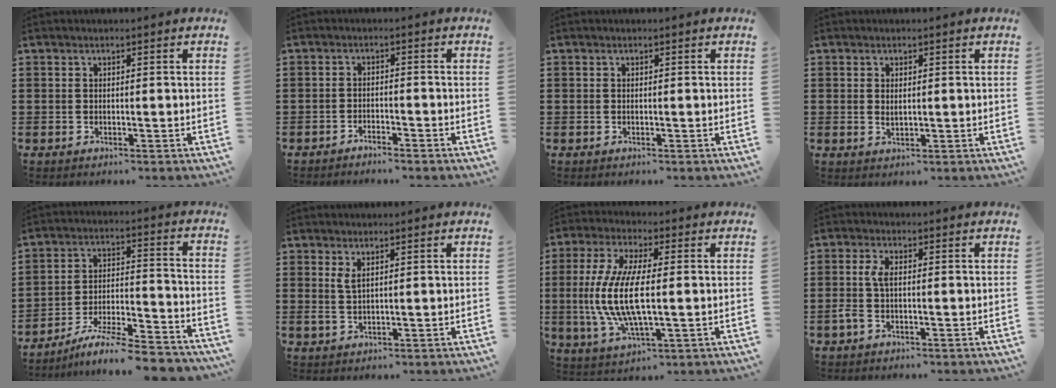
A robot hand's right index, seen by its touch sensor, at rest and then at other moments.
{"total": 1.7, "force": [-1.7, -0.1, 0.1], "torque": [-0.006, 0.004, -0.035]}
{"total": 0.0}
{"total": 1.3, "force": [0.3, 0.6, 1.1], "torque": [-0.024, 0.004, 0.004]}
{"total": 8.0, "force": [-7.2, 0.1, 3.6], "torque": [-0.061, -0.001, -0.142]}
{"total": 2.0, "force": [1.1, 0.6, 1.6], "torque": [-0.034, 0.002, 0.019]}
{"total": 11.0, "force": [-0.7, 3.4, 10.4], "torque": [-0.245, -0.022, -0.022]}
{"total": 3.2, "force": [-0.5, 1.4, 2.9], "torque": [-0.076, -0.002, -0.018]}